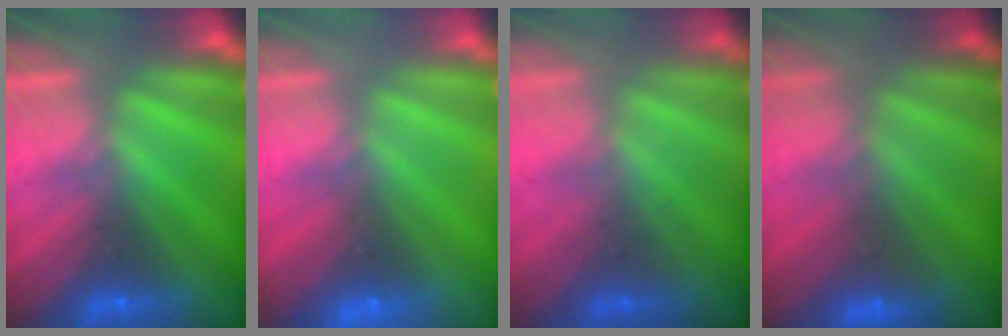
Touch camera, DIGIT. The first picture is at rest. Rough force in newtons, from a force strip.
{"total": 2.4}
{"total": 1.4}
{"total": 2.3}